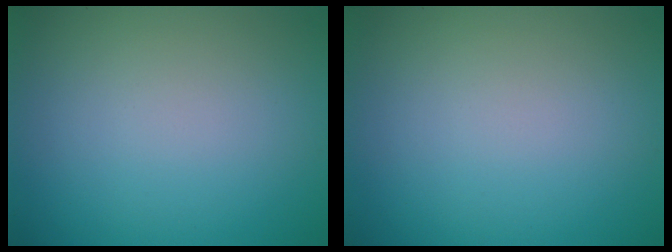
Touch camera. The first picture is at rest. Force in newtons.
{"total": 0.0}